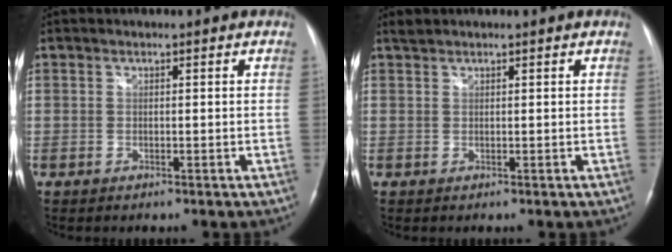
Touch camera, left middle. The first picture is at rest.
{"total": 0.8, "force": [0.8, 0.1, 0.1], "torque": [-0.010, 0.010, 0.021]}